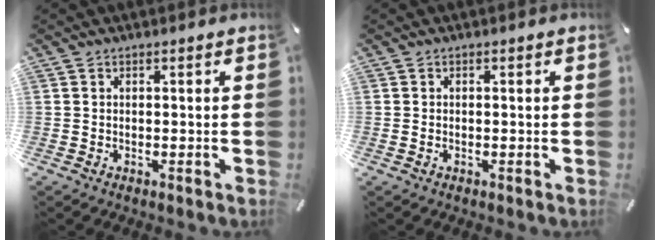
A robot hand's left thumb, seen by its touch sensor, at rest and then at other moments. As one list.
[{"total": 0.7, "force": [-0.2, 0.4, 0.6], "torque": [-0.011, 0.000, -0.003]}]